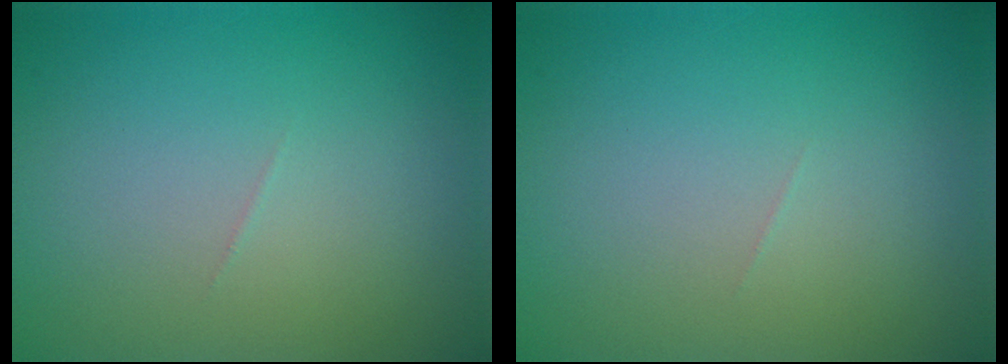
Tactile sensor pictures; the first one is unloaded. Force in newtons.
{"total": 0.0}